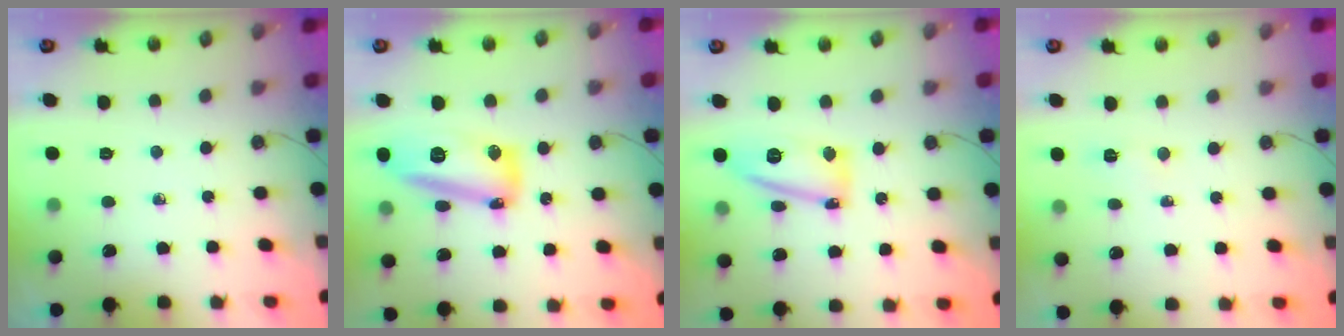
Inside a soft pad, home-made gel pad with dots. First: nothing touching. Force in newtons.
{"total": 22.0, "press": 19.3, "slide": 10.7}
{"total": 12.7, "press": 12.6, "slide": 1.4}
{"total": 2.9, "press": 2.7, "slide": 1.0}